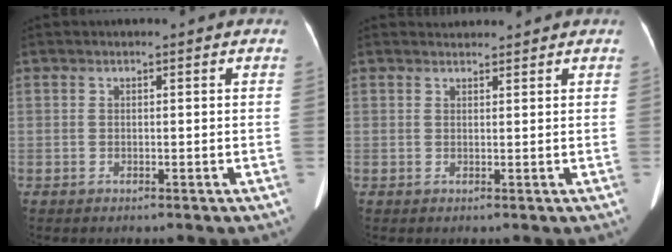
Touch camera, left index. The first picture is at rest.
{"total": 1.6, "force": [1.6, 0.2, -0.2], "torque": [-0.006, 0.013, 0.030]}